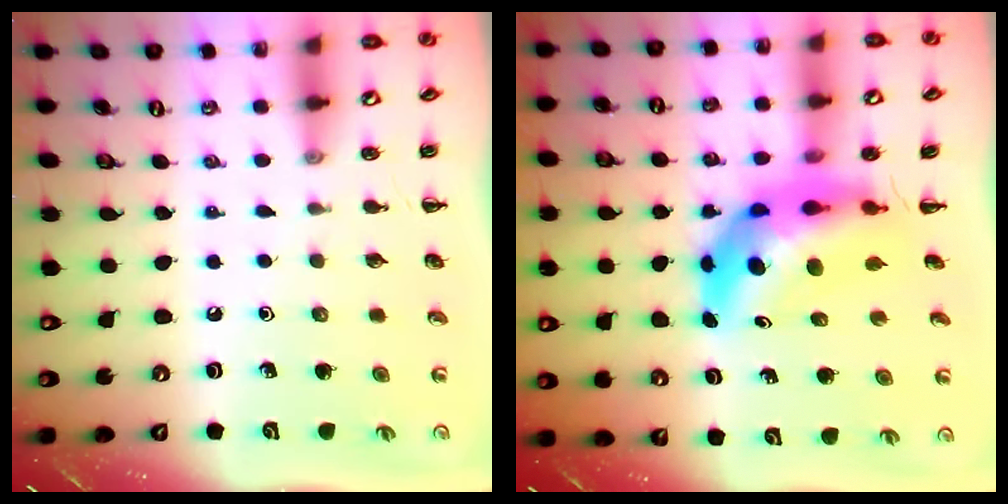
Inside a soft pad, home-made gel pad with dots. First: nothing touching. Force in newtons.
{"total": 9.9, "press": 9.4, "slide": 3.3}